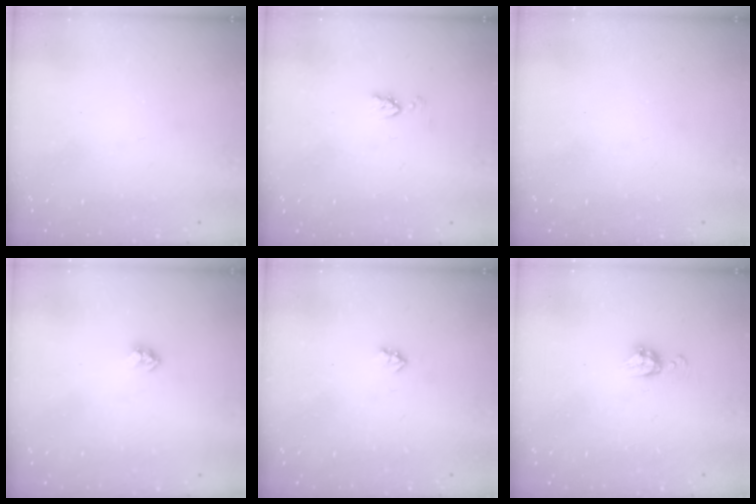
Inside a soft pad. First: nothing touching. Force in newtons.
{"total": 4.0, "press": 4.0, "slide": 0.6}
{"total": 0.0}
{"total": 2.3, "press": 2.3, "slide": 0.1}
{"total": 2.0, "press": 2.0, "slide": 0.3}
{"total": 5.9, "press": 5.9, "slide": 0.5}